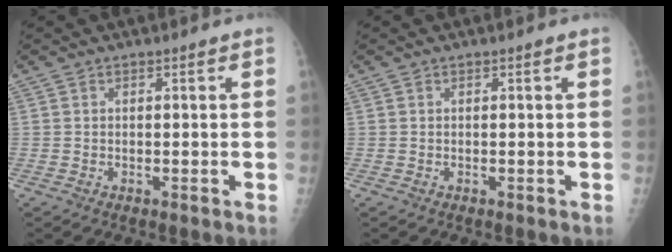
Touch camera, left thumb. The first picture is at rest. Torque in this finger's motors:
{"motor_torque": [0.20, -0.10, -0.08, -0.12, 0.00]}